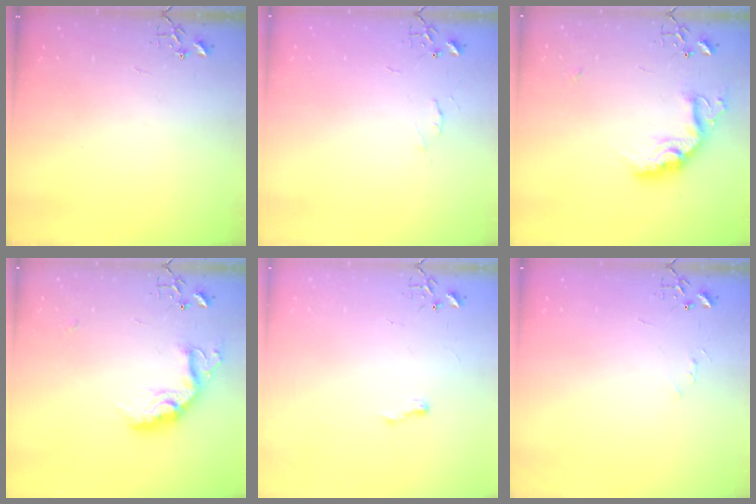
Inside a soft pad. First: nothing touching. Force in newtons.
{"total": 4.1, "press": 4.1, "slide": 0.7}
{"total": 16.9, "press": 16.9, "slide": 1.2}
{"total": 16.9, "press": 16.9, "slide": 1.2}
{"total": 5.7, "press": 5.6, "slide": 0.7}
{"total": 3.5, "press": 3.4, "slide": 0.4}